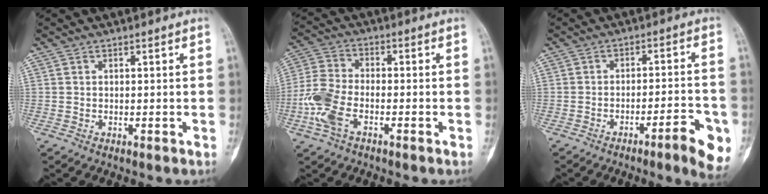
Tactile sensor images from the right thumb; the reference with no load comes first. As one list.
[{"total": 9.1, "force": [-3.4, 4.9, 6.8], "torque": [-0.158, 0.020, -0.075]}, {"total": 9.4, "force": [-4.6, 1.7, 8.0], "torque": [-0.100, 0.021, -0.061]}]